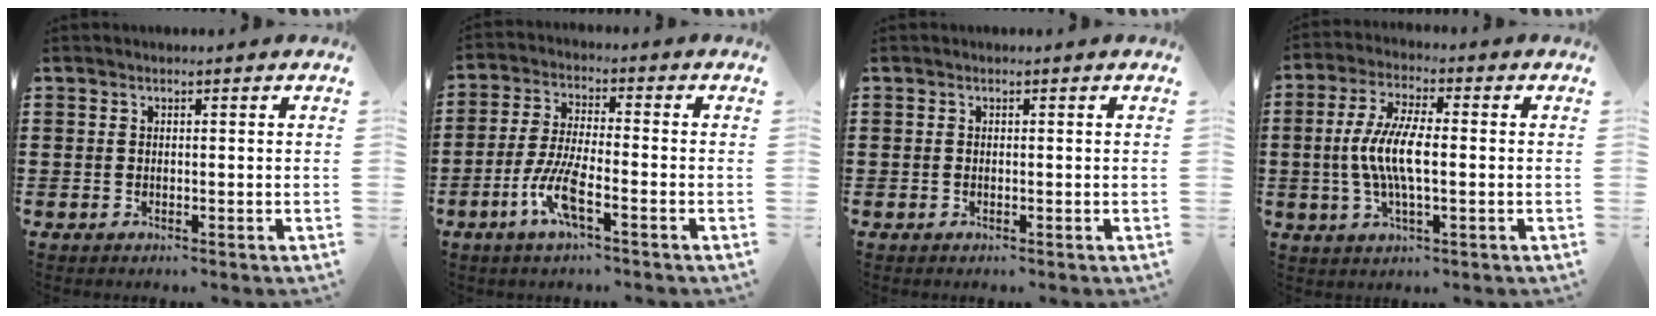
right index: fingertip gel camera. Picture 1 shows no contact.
{"total": 7.4, "force": [-3.6, 1.5, 6.3], "torque": [-0.149, -0.014, -0.072]}
{"total": 0.0}
{"total": 7.7, "force": [-0.8, 2.2, 7.3], "torque": [-0.163, -0.010, -0.023]}